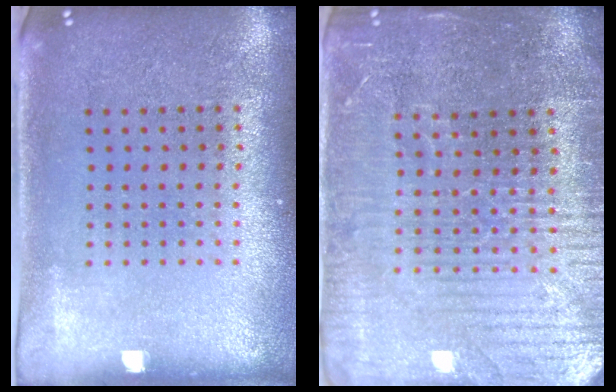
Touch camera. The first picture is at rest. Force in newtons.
{"total": 4.5, "press": 4.2, "slide": 1.6}